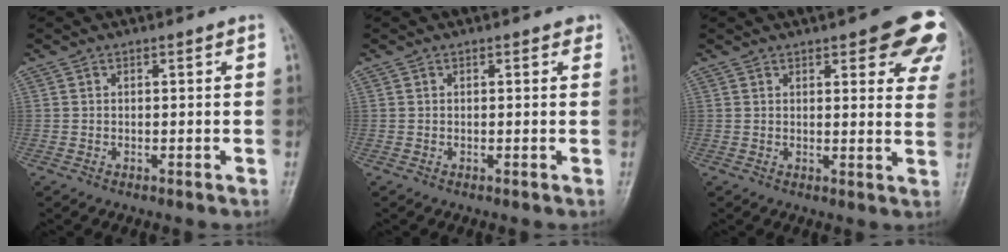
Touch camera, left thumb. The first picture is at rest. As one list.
[{"total": 0.8, "force": [0.5, 0.5, 0.4], "torque": [0.004, -0.001, -0.001]}, {"total": 13.8, "force": [7.7, 4.6, 10.4], "torque": [-0.089, -0.026, 0.080]}]